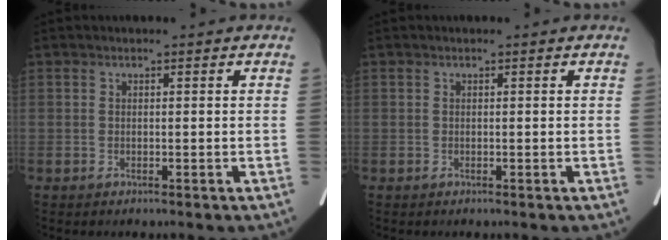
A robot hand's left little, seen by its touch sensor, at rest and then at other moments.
{"total": 0.0}